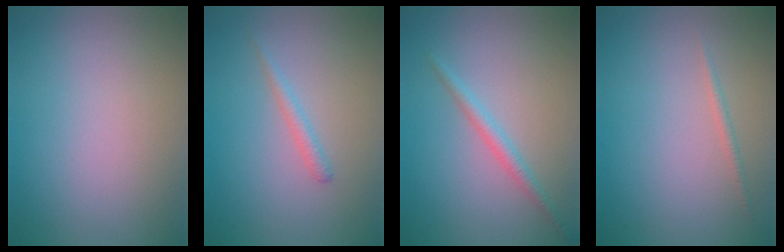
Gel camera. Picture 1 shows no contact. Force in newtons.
{"total": 1.2, "press": 1.1, "slide": 0.1}
{"total": 1.6, "press": 1.6, "slide": 0.1}
{"total": 0.7, "press": 0.7, "slide": 0.1}